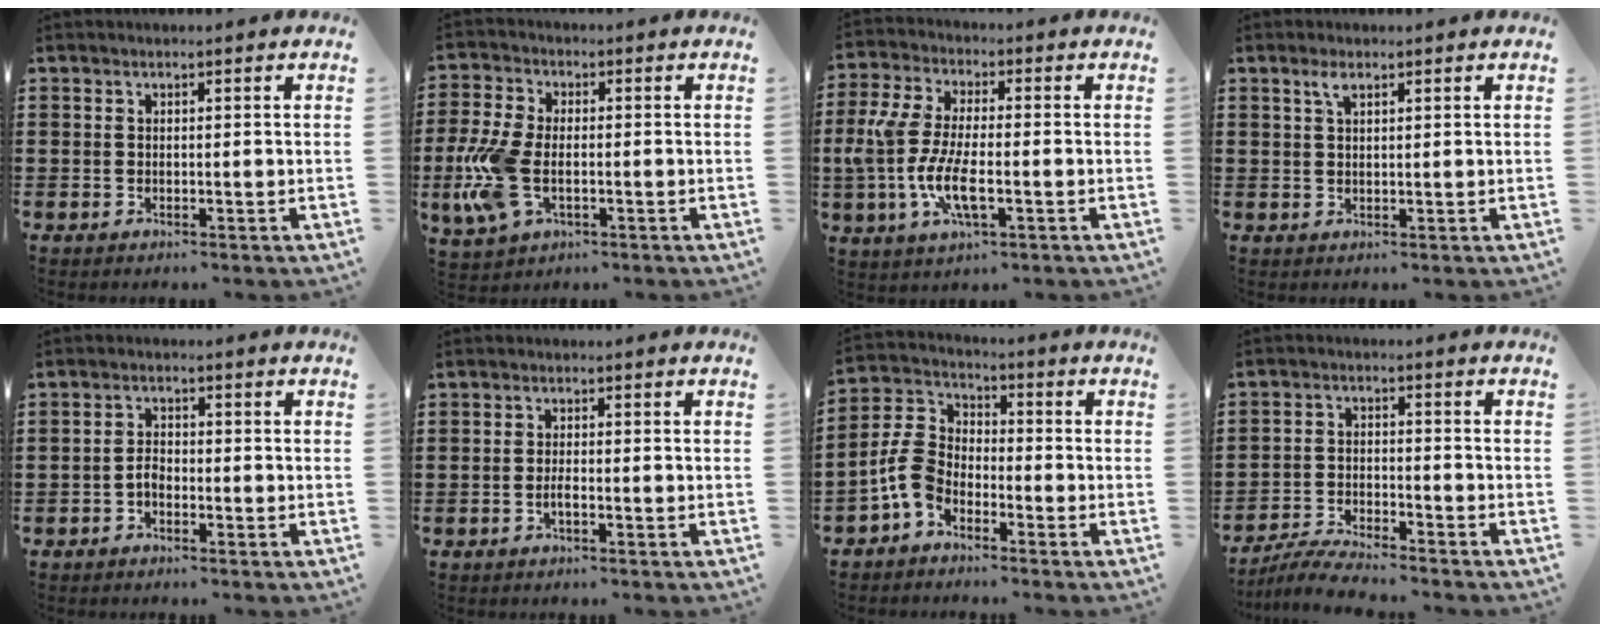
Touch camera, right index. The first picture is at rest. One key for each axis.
{"total": 9.2, "fx": -2.1, "fy": 4.9, "fz": 7.5, "tx": -0.181, "ty": -0.008, "tz": -0.040}
{"total": 8.9, "fx": -2.2, "fy": 3.9, "fz": 7.8, "tx": -0.198, "ty": -0.016, "tz": -0.050}
{"total": 2.0, "fx": 1.1, "fy": 0.7, "fz": 1.5, "tx": -0.034, "ty": 0.003, "tz": 0.019}
{"total": 2.2, "fx": -1.1, "fy": 1.2, "fz": 1.5, "tx": -0.039, "ty": 0.001, "tz": -0.025}
{"total": 1.4, "fx": -0.7, "fy": 0.3, "fz": 1.2, "tx": -0.023, "ty": 0.001, "tz": -0.011}
{"total": 6.9, "fx": -3.3, "fy": 4.5, "fz": 4.1, "tx": -0.120, "ty": 0.003, "tz": -0.073}
{"total": 4.8, "fx": -4.7, "fy": 0.0, "fz": 1.1, "tx": -0.027, "ty": -0.003, "tz": -0.096}